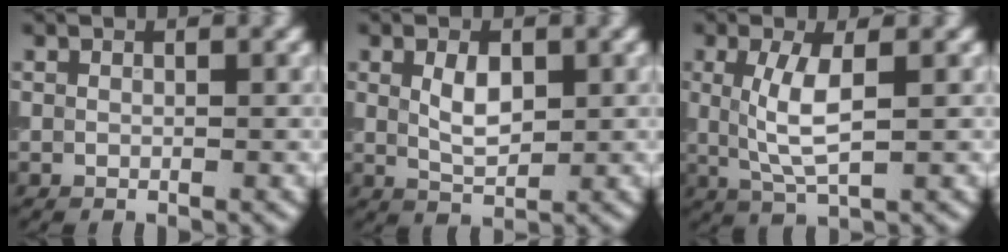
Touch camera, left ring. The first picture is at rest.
{"total": 2.9, "force": [0.7, 1.6, 2.4], "torque": [-0.050, 0.000, 0.016]}
{"total": 4.2, "force": [0.5, 1.2, 4.0], "torque": [-0.087, -0.001, 0.012]}